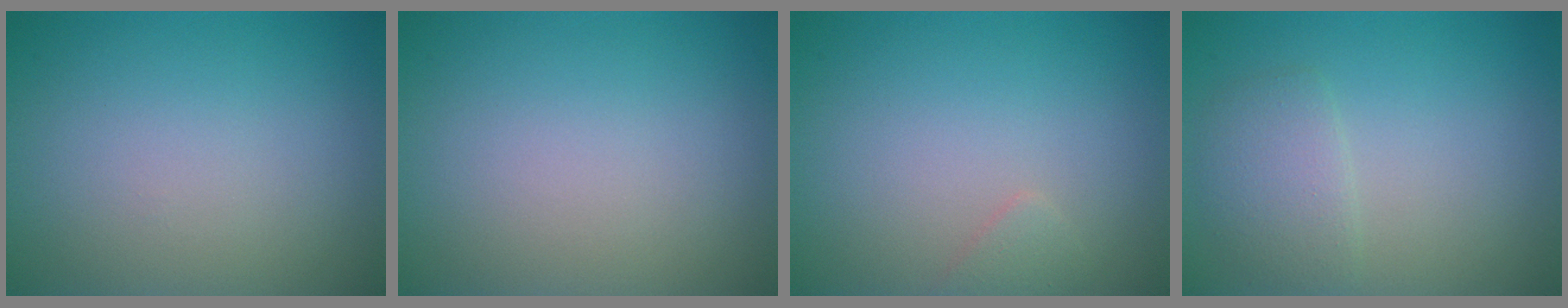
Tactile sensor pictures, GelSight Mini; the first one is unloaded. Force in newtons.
{"total": 0.0}
{"total": 0.9, "press": 0.9, "slide": 0.1}
{"total": 2.3, "press": 2.3, "slide": 0.0}